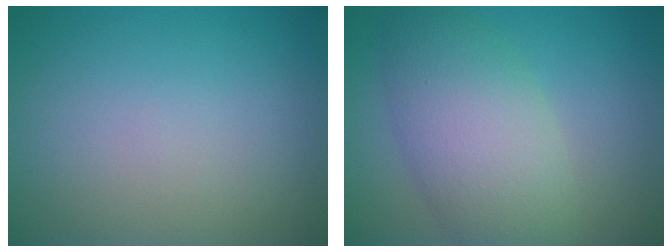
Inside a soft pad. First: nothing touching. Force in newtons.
{"total": 7.0, "press": 7.0, "slide": 0.5}